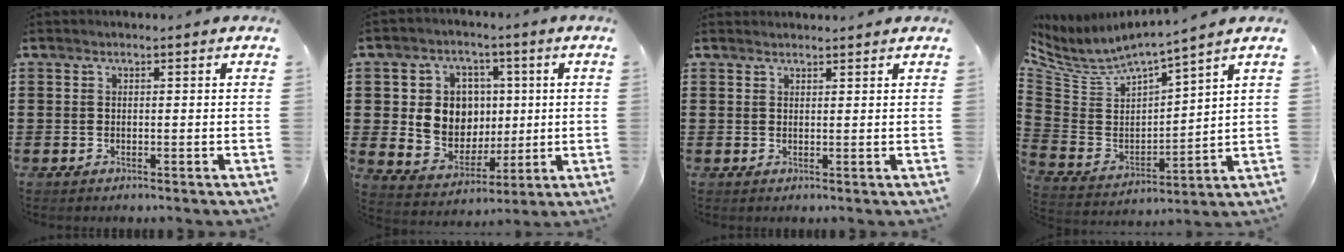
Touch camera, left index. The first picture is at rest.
{"total": 8.3, "force": [1.6, 7.6, 3.0], "torque": [-0.076, 0.012, 0.035]}
{"total": 1.0, "force": [1.0, 0.0, 0.1], "torque": [-0.004, -0.002, 0.021]}
{"total": 4.8, "force": [4.2, 1.3, 2.0], "torque": [-0.063, -0.035, 0.068]}